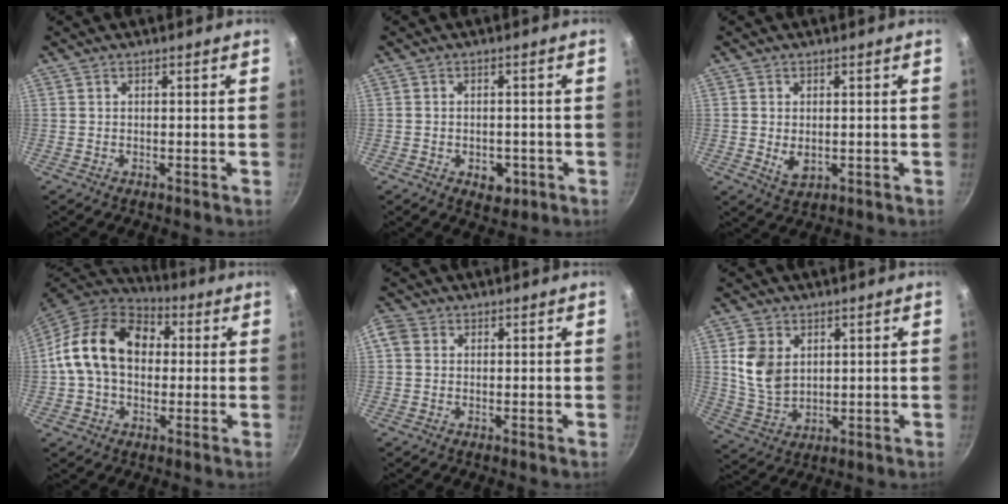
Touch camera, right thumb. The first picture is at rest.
{"total": 4.5, "force": [-1.7, 3.1, 2.9], "torque": [-0.027, 0.009, -0.014]}
{"total": 4.0, "force": [-0.2, 2.7, 3.0], "torque": [-0.050, -0.010, 0.003]}
{"total": 17.2, "force": [1.9, 12.7, 11.5], "torque": [-0.171, 0.032, 0.019]}
{"total": 2.8, "force": [0.5, 2.4, 1.4], "torque": [-0.025, 0.005, 0.002]}
{"total": 8.8, "force": [2.3, 6.5, 5.6], "torque": [-0.092, -0.021, 0.052]}